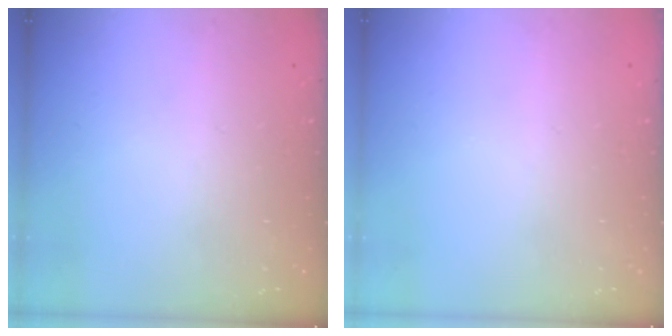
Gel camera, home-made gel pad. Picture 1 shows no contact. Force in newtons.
{"total": 0.0}